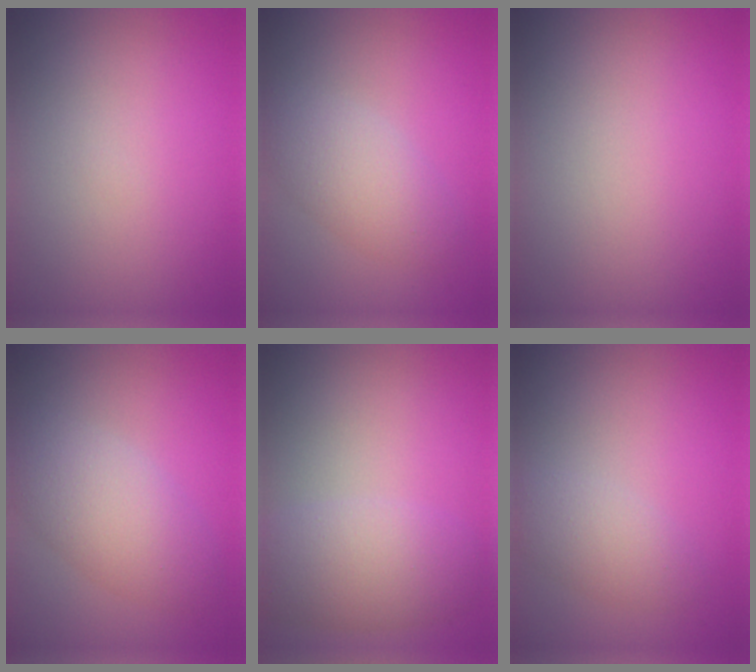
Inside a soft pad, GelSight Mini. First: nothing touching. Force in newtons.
{"total": 3.6, "press": 3.5, "slide": 0.2}
{"total": 0.0}
{"total": 4.8, "press": 4.8, "slide": 0.2}
{"total": 4.7, "press": 4.7, "slide": 0.1}
{"total": 2.4, "press": 2.4, "slide": 0.1}